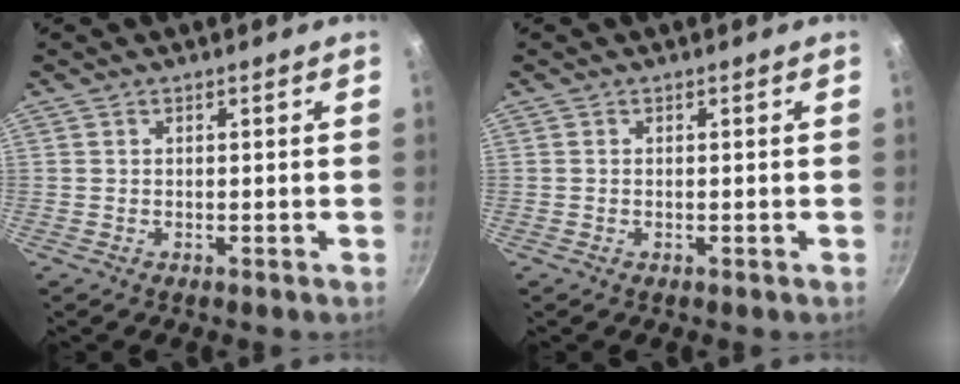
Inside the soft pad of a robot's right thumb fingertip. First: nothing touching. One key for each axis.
{"total": 0.0}